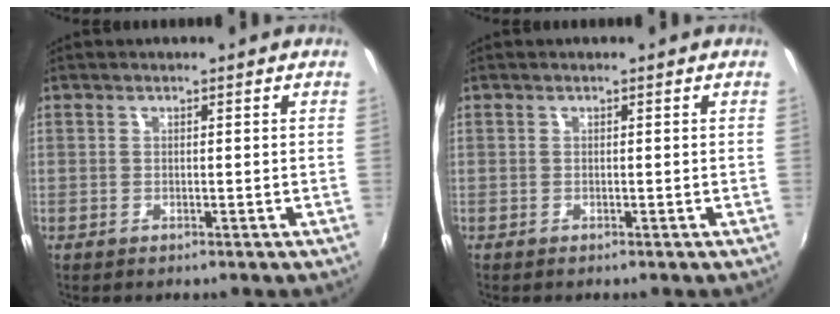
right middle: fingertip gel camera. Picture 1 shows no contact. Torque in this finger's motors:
{"motor_torque": [0.01, -0.01, -0.02, 0.01]}